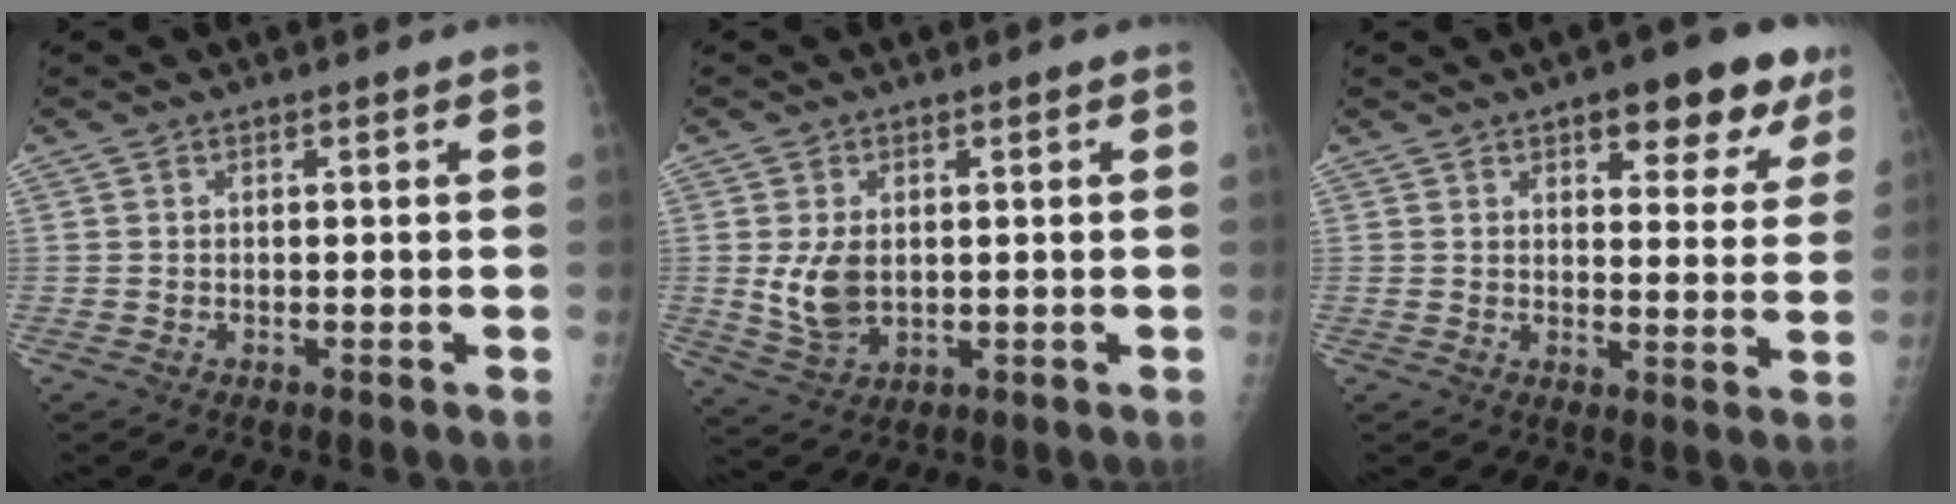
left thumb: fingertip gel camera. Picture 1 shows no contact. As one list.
[{"total": 6.4, "force": [0.5, 4.3, 4.8], "torque": [-0.083, -0.011, 0.022]}, {"total": 11.5, "force": [7.2, 4.6, 7.8], "torque": [-0.048, -0.028, 0.090]}]